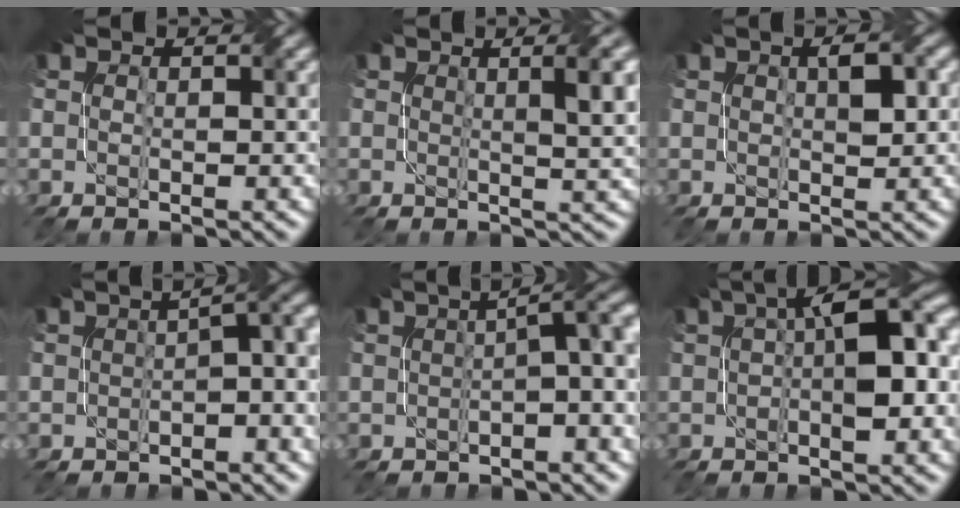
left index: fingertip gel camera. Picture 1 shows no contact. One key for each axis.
{"total": 3.9, "fx": 1.0, "fy": 1.0, "fz": 3.6, "tx": -0.033, "ty": 0.010, "tz": 0.015}
{"total": 1.8, "fx": 0.4, "fy": 0.7, "fz": 1.7, "tx": -0.027, "ty": 0.008, "tz": 0.011}
{"total": 6.4, "fx": -0.2, "fy": 2.7, "fz": 5.8, "tx": -0.021, "ty": 0.024, "tz": -0.006}
{"total": 6.0, "fx": 0.3, "fy": 2.0, "fz": 5.7, "tx": -0.031, "ty": 0.029, "tz": 0.001}
{"total": 7.8, "fx": 0.9, "fy": 2.6, "fz": 7.3, "tx": -0.105, "ty": 0.021, "tz": 0.011}